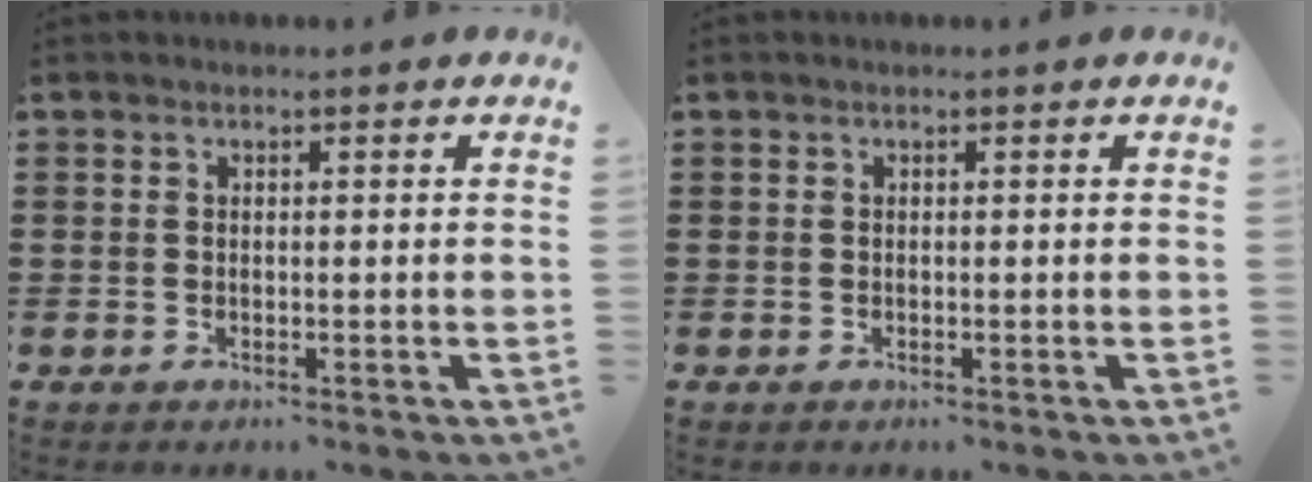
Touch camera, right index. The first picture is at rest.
{"total": 0.0}